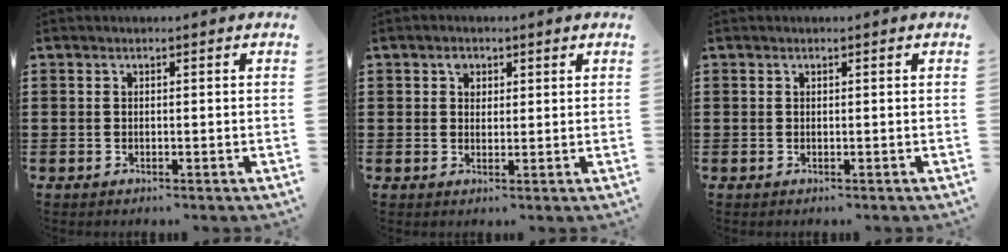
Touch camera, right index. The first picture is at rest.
{"total": 1.8, "force": [0.9, 1.4, 0.8], "torque": [-0.019, 0.006, 0.017]}
{"total": 0.0}